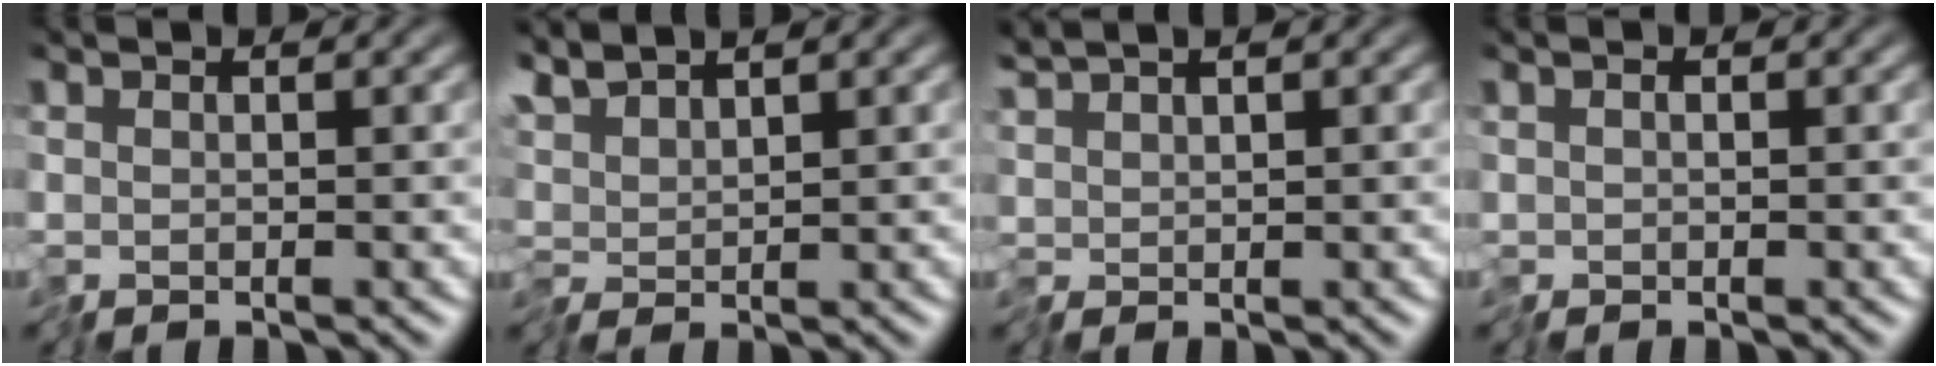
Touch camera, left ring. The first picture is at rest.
{"total": 2.8, "force": [2.4, 0.6, 1.3], "torque": [-0.037, 0.007, 0.045]}
{"total": 1.6, "force": [1.4, 0.5, 0.8], "torque": [-0.025, 0.007, 0.029]}
{"total": 0.7, "force": [-0.3, 0.5, 0.4], "torque": [-0.009, 0.000, -0.008]}